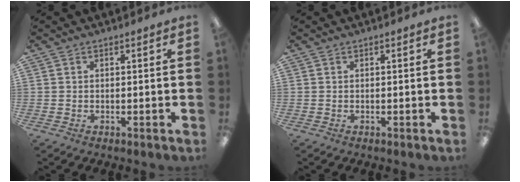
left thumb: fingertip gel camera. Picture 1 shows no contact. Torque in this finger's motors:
{"motor_torque": [0.00, 0.00, 0.04, -0.04, 0.00]}